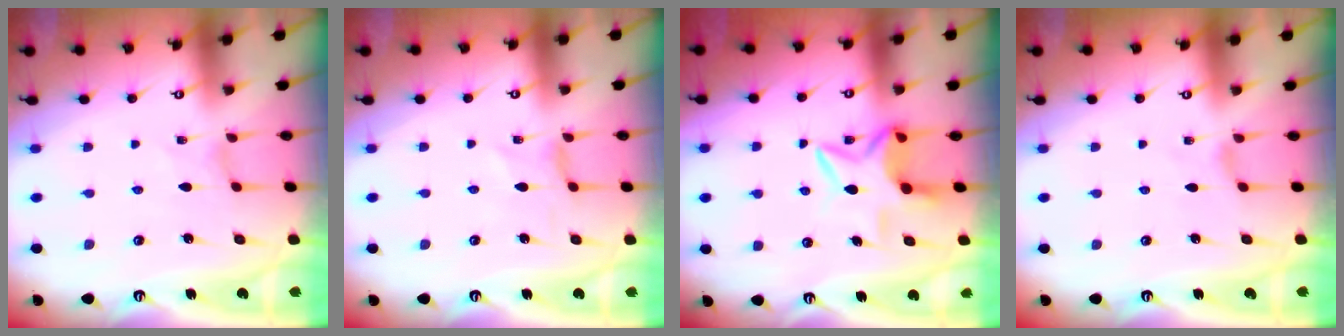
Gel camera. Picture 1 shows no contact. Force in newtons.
{"total": 0.0}
{"total": 8.6, "press": 8.5, "slide": 0.8}
{"total": 0.9, "press": 0.8, "slide": 0.4}